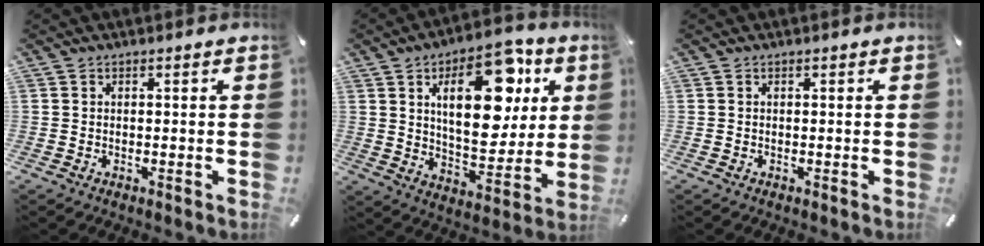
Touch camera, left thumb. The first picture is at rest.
{"total": 21.3, "force": [8.1, 11.3, 16.0], "torque": [-0.235, -0.030, 0.126]}
{"total": 0.0}